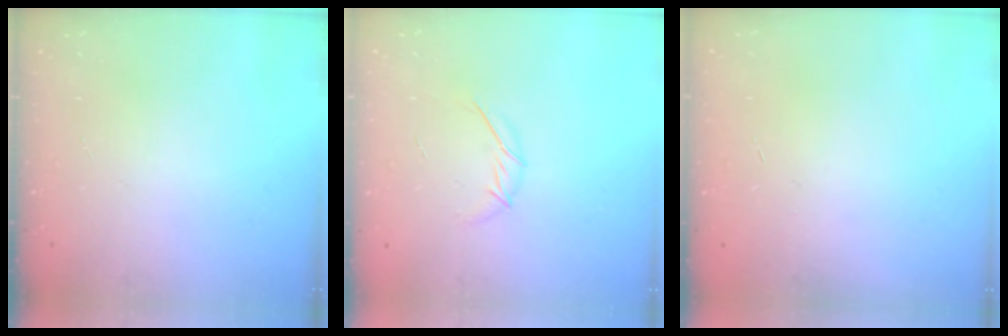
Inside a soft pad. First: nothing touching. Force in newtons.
{"total": 5.7, "press": 5.7, "slide": 0.9}
{"total": 0.6, "press": 0.5, "slide": 0.2}